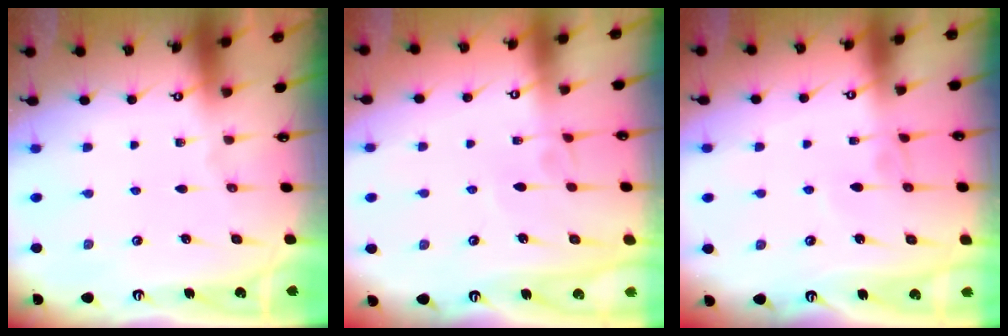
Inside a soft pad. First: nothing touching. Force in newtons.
{"total": 2.7, "press": 2.7, "slide": 0.4}
{"total": 2.0, "press": 2.0, "slide": 0.2}